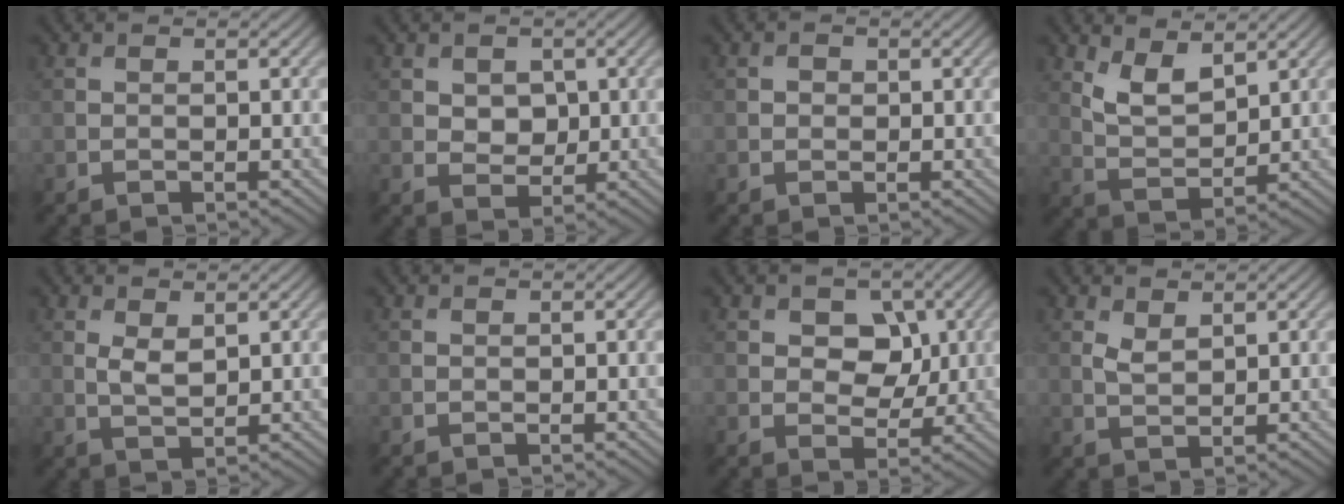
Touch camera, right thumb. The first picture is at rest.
{"total": 2.8, "force": [0.8, 2.3, 1.5], "torque": [-0.037, -0.005, 0.008]}
{"total": 0.8, "force": [0.1, 0.8, 0.3], "torque": [-0.005, -0.002, -0.002]}
{"total": 5.0, "force": [3.1, 2.2, 3.3], "torque": [-0.075, -0.011, 0.064]}
{"total": 2.4, "force": [0.9, 1.1, 1.9], "torque": [-0.046, -0.005, 0.023]}
{"total": 0.0}
{"total": 5.2, "force": [1.4, 3.8, 3.3], "torque": [-0.047, -0.006, 0.011]}
{"total": 2.0, "force": [1.1, 0.9, 1.4], "torque": [-0.036, -0.002, 0.027]}